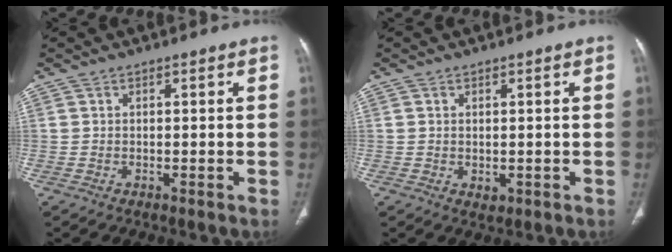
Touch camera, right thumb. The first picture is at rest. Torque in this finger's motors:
{"motor_torque": [-0.26, 0.09, -0.27, 0.13, 0.06]}